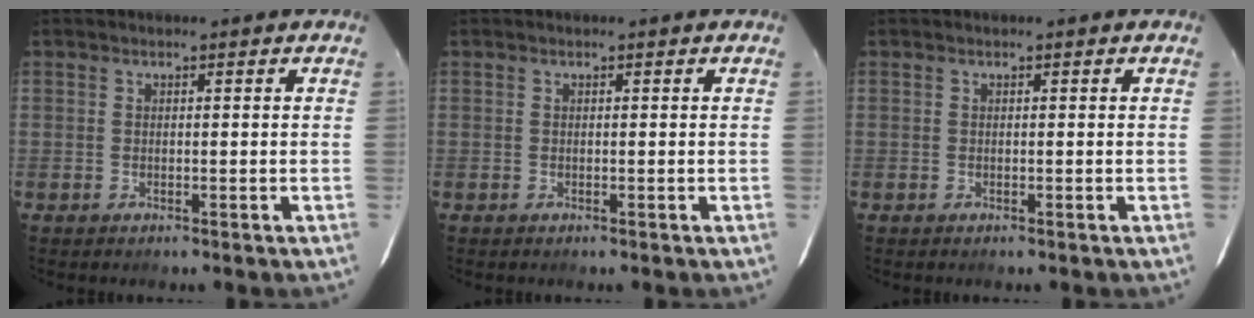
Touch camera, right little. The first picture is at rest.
{"total": 0.0}
{"total": 0.0}